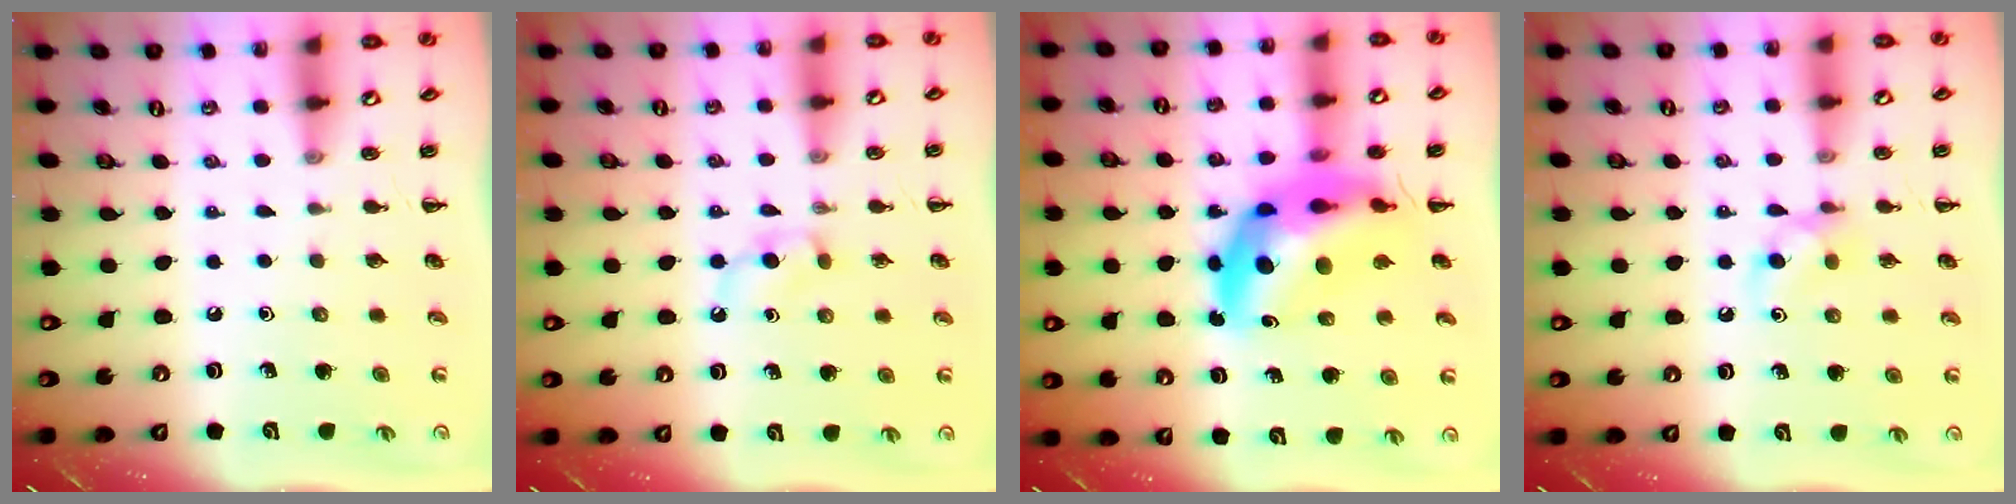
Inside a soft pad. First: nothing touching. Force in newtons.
{"total": 3.9, "press": 3.6, "slide": 1.4}
{"total": 15.2, "press": 14.6, "slide": 4.3}
{"total": 5.9, "press": 5.6, "slide": 1.7}